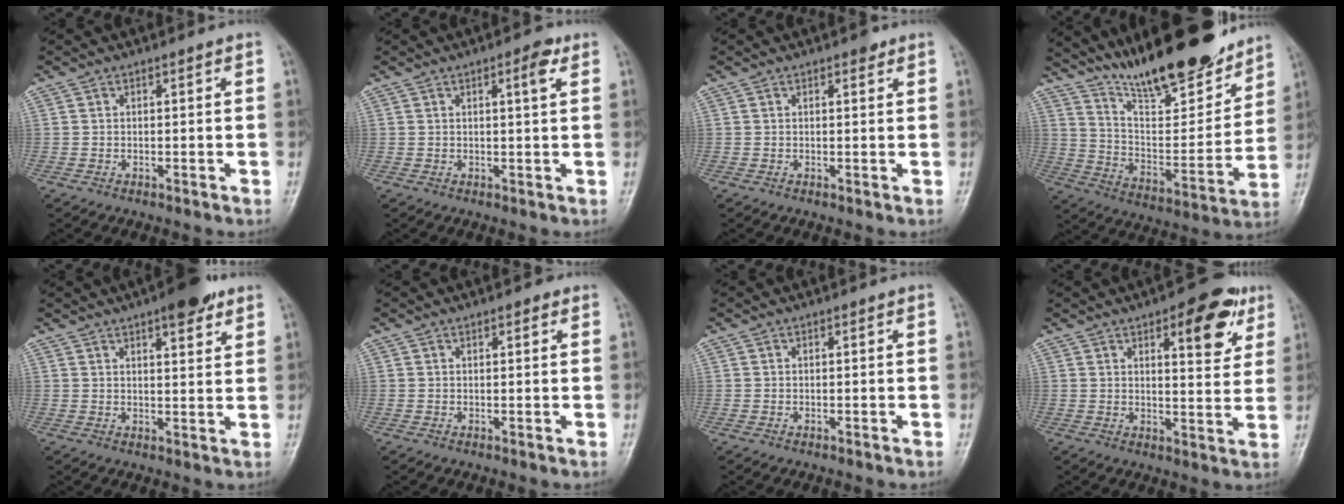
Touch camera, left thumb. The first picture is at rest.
{"total": 3.1, "force": [1.4, 0.7, 2.7], "torque": [-0.038, -0.003, 0.017]}
{"total": 1.6, "force": [1.0, 0.7, 1.0], "torque": [-0.008, -0.002, 0.010]}
{"total": 21.3, "force": [17.2, 5.4, 11.4], "torque": [-0.139, -0.095, 0.290]}
{"total": 7.6, "force": [4.8, 2.4, 5.4], "torque": [-0.058, -0.021, 0.062]}
{"total": 1.5, "force": [0.9, 0.7, 1.0], "torque": [-0.009, -0.001, 0.008]}
{"total": 0.0}
{"total": 11.1, "force": [5.5, 4.4, 8.5], "torque": [-0.082, -0.023, 0.068]}